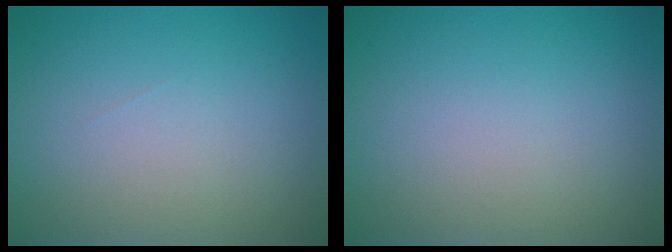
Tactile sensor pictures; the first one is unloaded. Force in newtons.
{"total": 0.0}